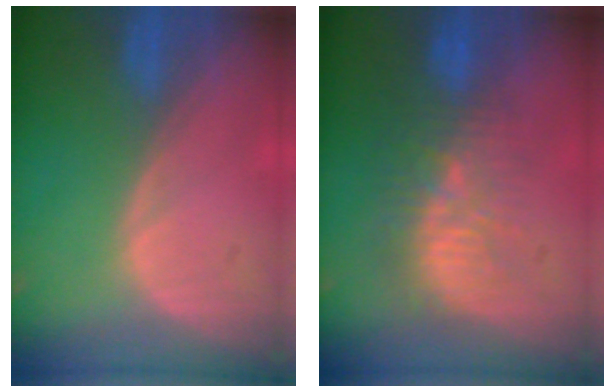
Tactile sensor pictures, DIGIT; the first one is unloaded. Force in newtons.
{"total": 9.3, "press": 8.6, "slide": 3.6}